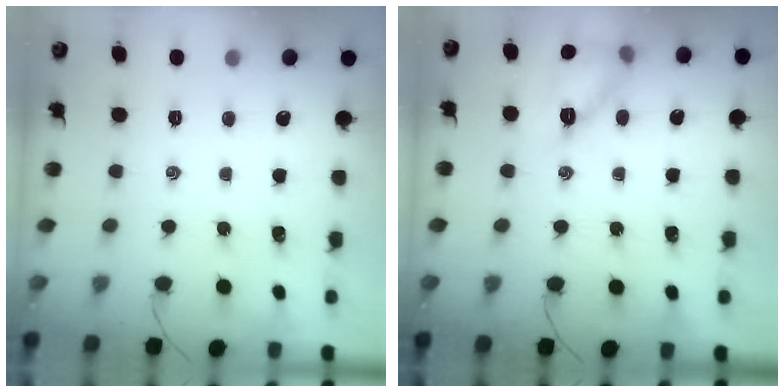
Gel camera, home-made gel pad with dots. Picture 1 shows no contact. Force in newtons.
{"total": 11.5, "press": 11.2, "slide": 2.7}